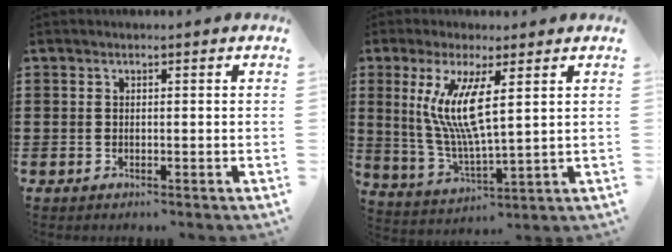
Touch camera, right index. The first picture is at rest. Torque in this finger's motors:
{"motor_torque": [1.30, 0.84, 1.05, 0.21]}